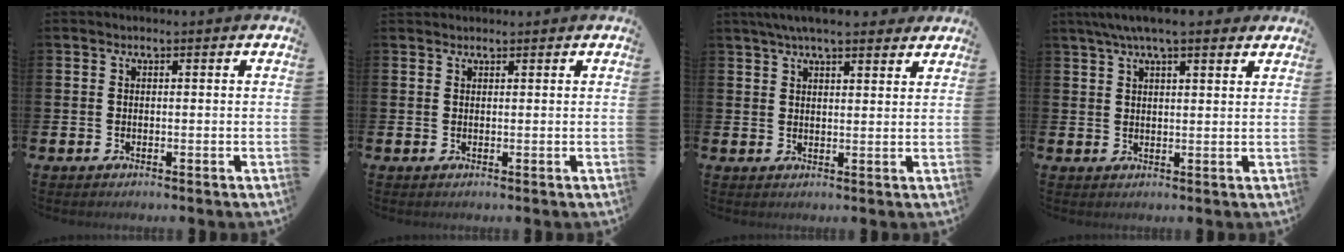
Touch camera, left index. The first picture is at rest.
{"total": 1.0, "force": [1.0, 0.3, -0.1], "torque": [0.013, -0.002, 0.016]}
{"total": 5.3, "force": [4.7, 0.9, 2.3], "torque": [-0.052, -0.008, 0.085]}
{"total": 5.9, "force": [4.9, 1.0, 3.1], "torque": [-0.060, -0.009, 0.086]}